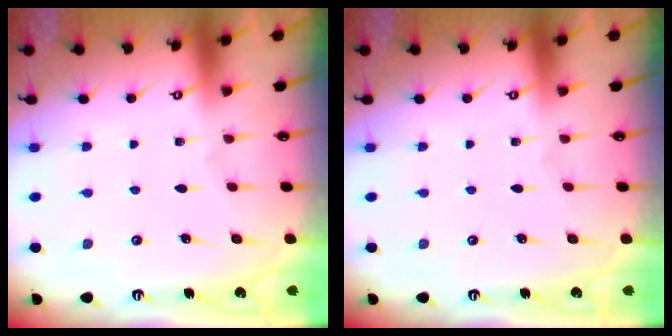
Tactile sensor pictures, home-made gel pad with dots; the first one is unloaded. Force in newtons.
{"total": 0.0}